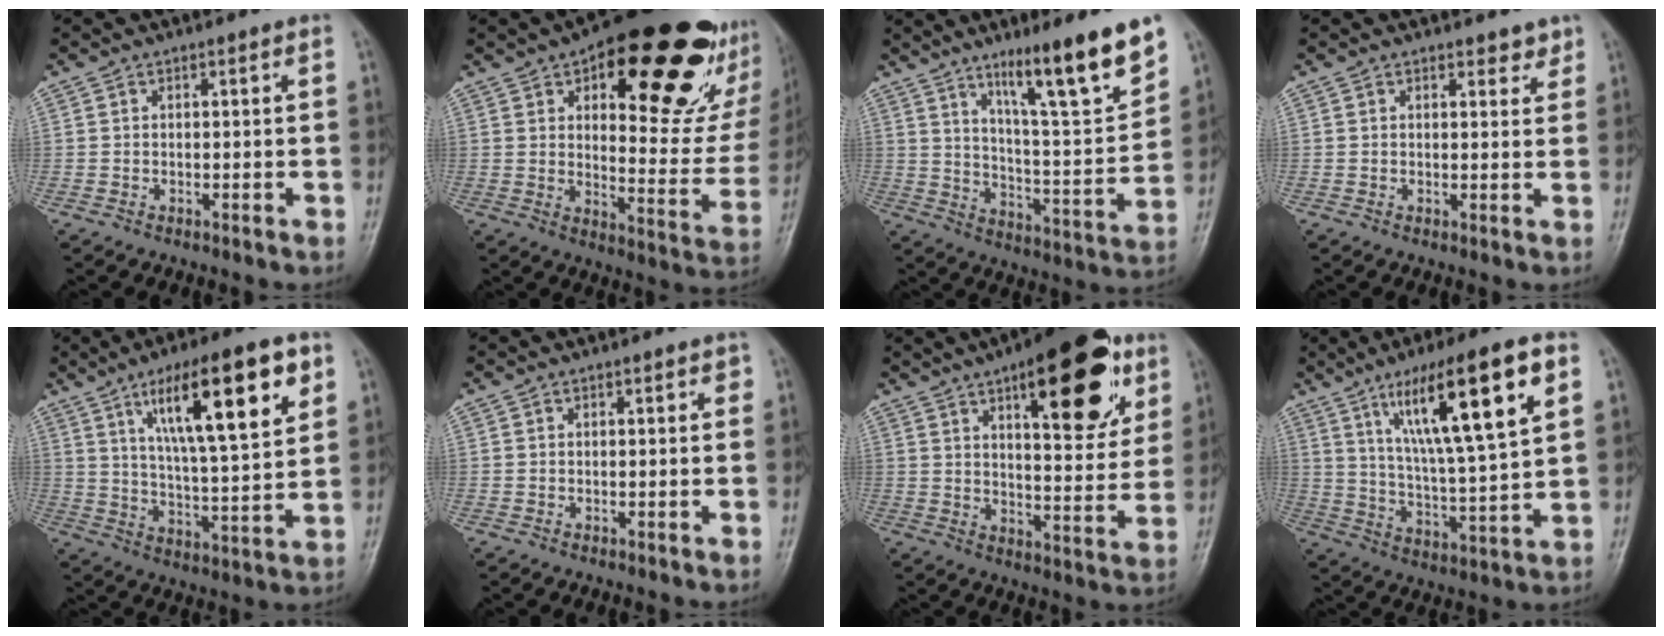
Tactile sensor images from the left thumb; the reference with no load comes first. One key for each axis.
{"total": 30.7, "fx": 15.5, "fy": 12.5, "fz": 23.4, "tx": -0.265, "ty": -0.030, "tz": 0.215}
{"total": 17.1, "fx": 11.3, "fy": 1.8, "fz": 12.8, "tx": -0.180, "ty": -0.070, "tz": 0.186}
{"total": 2.4, "fx": 1.9, "fy": 1.1, "fz": 0.9, "tx": 0.005, "ty": -0.011, "tz": 0.021}
{"total": 19.2, "fx": 8.9, "fy": 4.7, "fz": 16.4, "tx": -0.244, "ty": -0.028, "tz": 0.147}
{"total": 1.0, "fx": 0.5, "fy": 0.6, "fz": 0.7, "tx": -0.005, "ty": 0.000, "tz": 0.003}
{"total": 21.9, "fx": 10.8, "fy": 8.4, "fz": 17.1, "tx": -0.201, "ty": -0.034, "tz": 0.155}
{"total": 19.3, "fx": 8.6, "fy": 3.3, "fz": 16.9, "tx": -0.276, "ty": -0.024, "tz": 0.149}